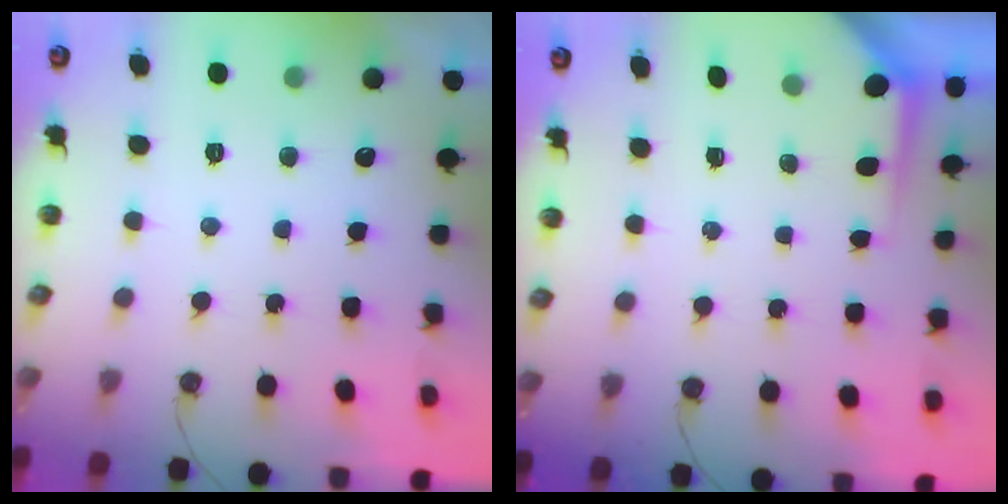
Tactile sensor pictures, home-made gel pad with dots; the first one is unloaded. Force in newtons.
{"total": 3.6, "press": 3.6, "slide": 0.3}